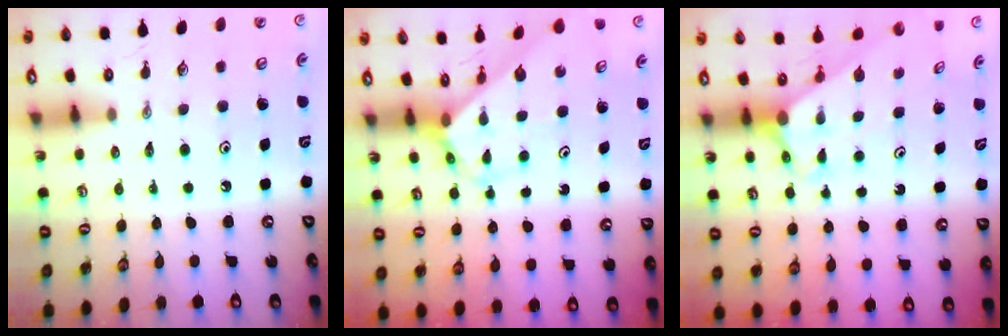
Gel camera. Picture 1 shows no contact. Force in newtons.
{"total": 2.7, "press": 2.7, "slide": 0.1}
{"total": 2.9, "press": 2.9, "slide": 0.0}